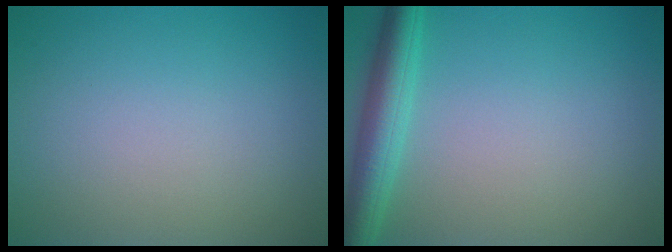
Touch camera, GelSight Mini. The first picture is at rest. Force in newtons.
{"total": 4.3, "press": 4.3, "slide": 0.2}